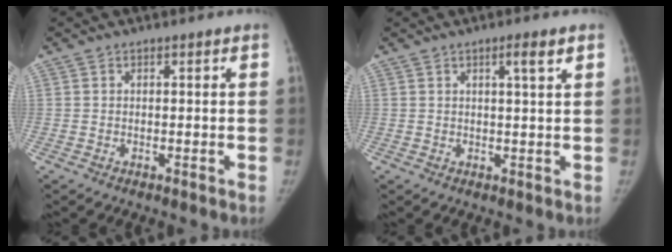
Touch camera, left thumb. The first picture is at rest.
{"total": 3.0, "force": [1.6, 0.0, 2.5], "torque": [-0.041, -0.009, 0.026]}